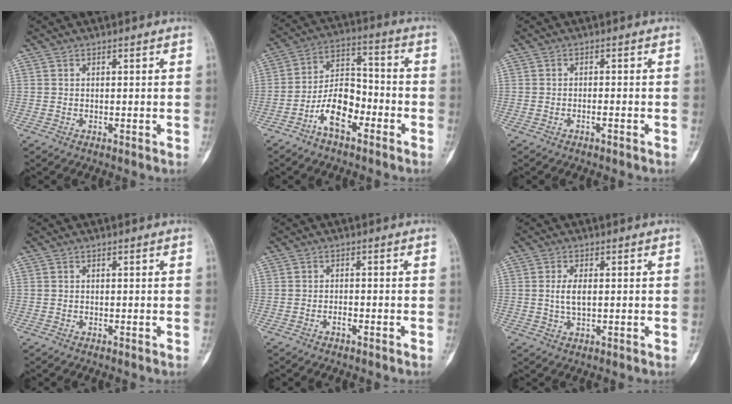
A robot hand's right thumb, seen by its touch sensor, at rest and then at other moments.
{"total": 10.7, "force": [-5.5, 5.4, 7.5], "torque": [-0.125, 0.055, -0.104]}
{"total": 1.0, "force": [-0.7, 0.1, 0.7], "torque": [-0.017, 0.010, -0.011]}
{"total": 0.0}
{"total": 1.4, "force": [-0.9, 0.5, 0.9], "torque": [-0.019, 0.007, -0.017]}
{"total": 3.6, "force": [0.3, 1.7, 3.2], "torque": [-0.061, -0.001, 0.006]}